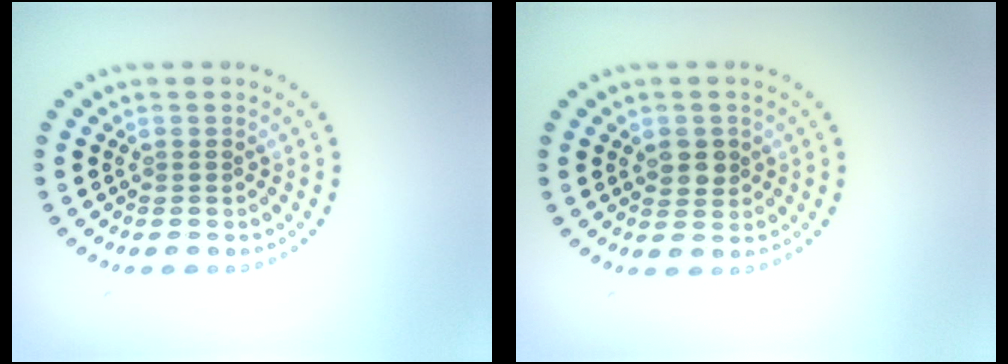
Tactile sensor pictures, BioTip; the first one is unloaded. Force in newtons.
{"total": 2.1, "press": 2.0, "slide": 0.6}